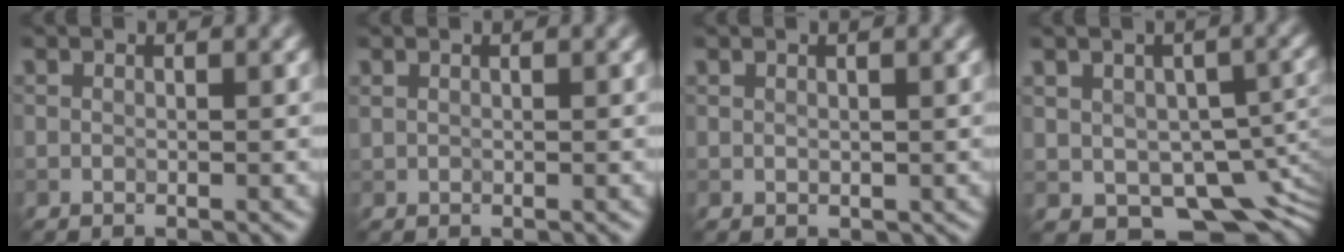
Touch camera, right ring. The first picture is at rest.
{"total": 0.0}
{"total": 0.7, "force": [0.4, 0.6, 0.3], "torque": [-0.005, 0.000, 0.010]}
{"total": 9.1, "force": [-2.5, 6.0, 6.4], "torque": [-0.081, -0.026, -0.033]}